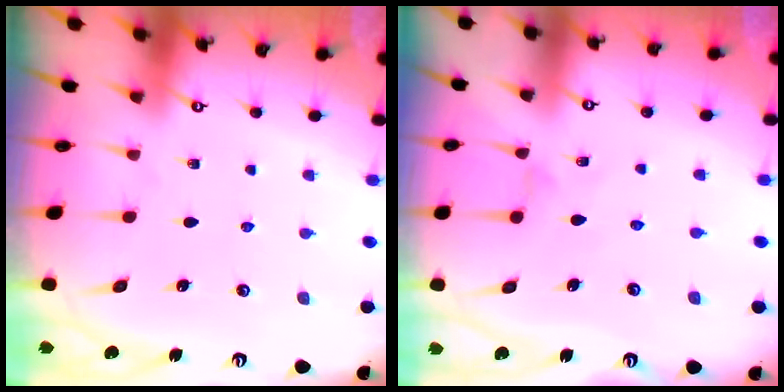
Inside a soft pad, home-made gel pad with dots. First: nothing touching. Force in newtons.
{"total": 0.0}